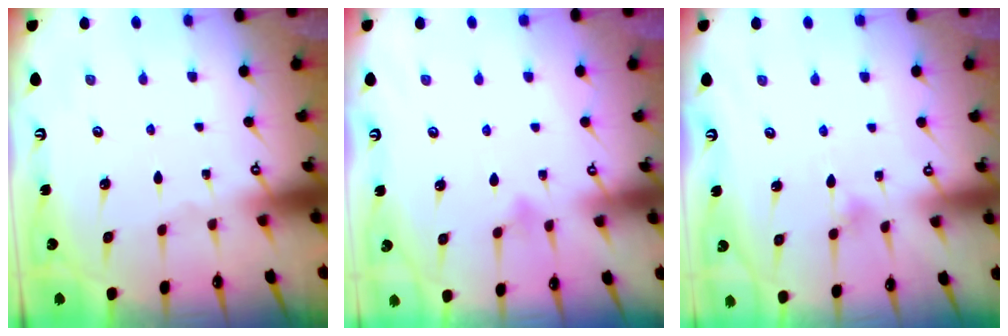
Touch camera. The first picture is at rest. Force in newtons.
{"total": 3.6, "press": 3.5, "slide": 0.4}
{"total": 4.2, "press": 4.2, "slide": 0.6}